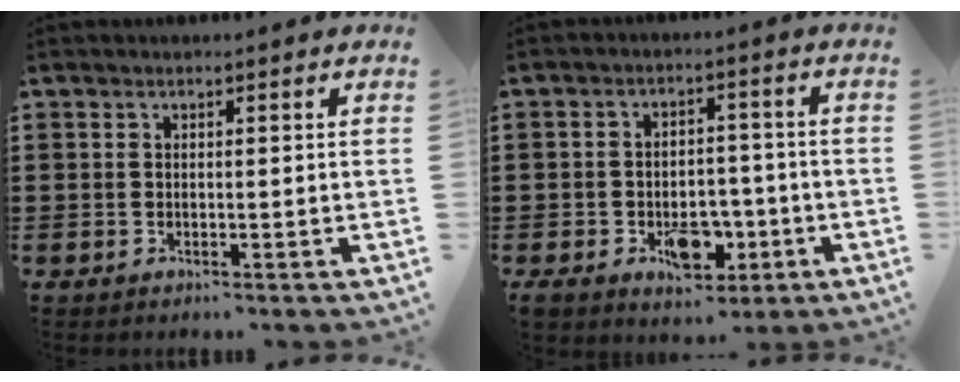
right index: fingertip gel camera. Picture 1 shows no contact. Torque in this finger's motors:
{"motor_torque": [1.58, 0.56, 0.65, 0.10]}